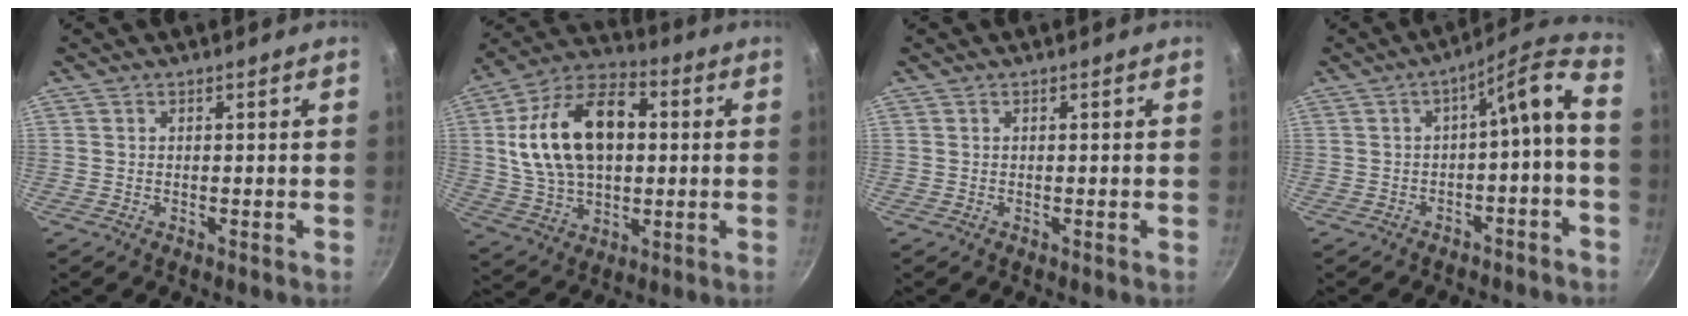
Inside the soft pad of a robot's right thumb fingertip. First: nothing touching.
{"total": 21.0, "force": [2.9, 13.3, 16.0], "torque": [-0.267, 0.020, 0.045]}
{"total": 0.0}
{"total": 9.6, "force": [-2.6, 2.9, 8.8], "torque": [-0.132, 0.062, -0.030]}